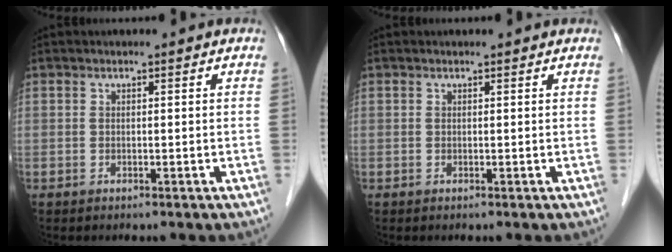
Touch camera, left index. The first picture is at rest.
{"total": 0.6, "force": [0.5, 0.1, 0.1], "torque": [-0.006, 0.002, 0.006]}